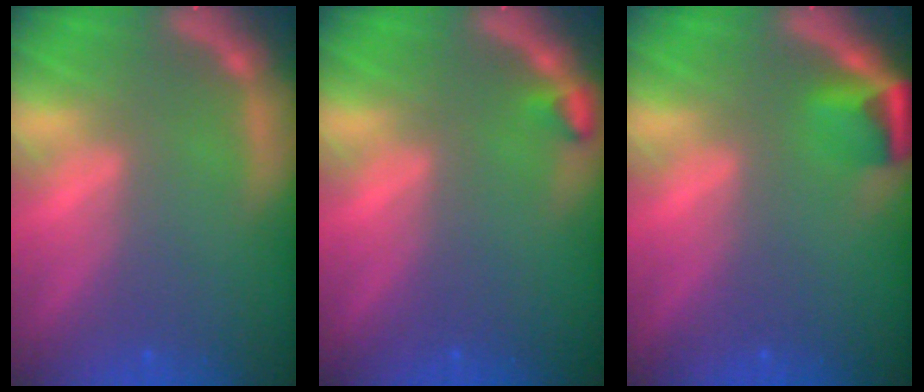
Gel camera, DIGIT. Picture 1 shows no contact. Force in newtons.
{"total": 0.9}
{"total": 2.9}